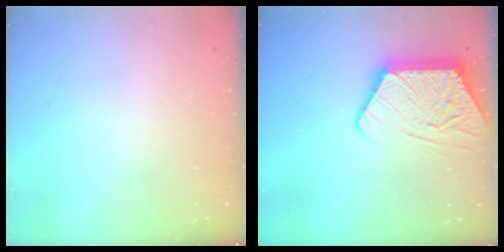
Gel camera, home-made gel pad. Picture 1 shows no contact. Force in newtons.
{"total": 13.3, "press": 13.3, "slide": 1.1}